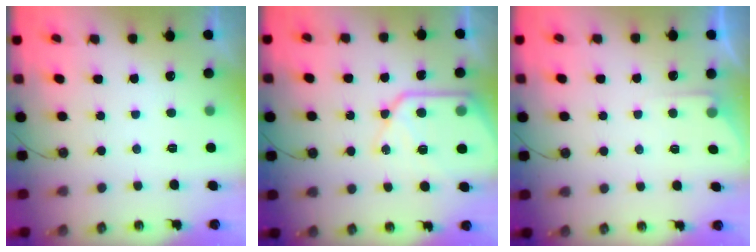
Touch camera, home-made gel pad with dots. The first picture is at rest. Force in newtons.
{"total": 14.6, "press": 14.6, "slide": 1.4}
{"total": 3.2, "press": 3.1, "slide": 0.5}